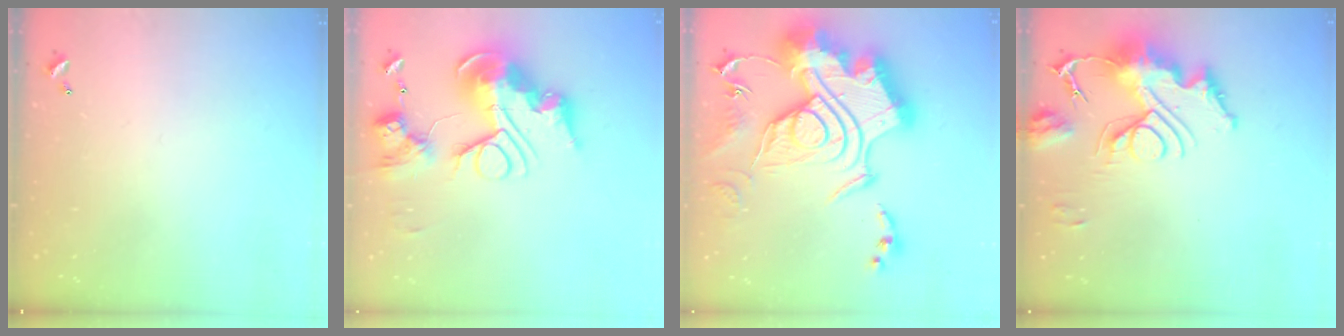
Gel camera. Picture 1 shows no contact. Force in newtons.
{"total": 0.9, "press": 0.9, "slide": 0.0}
{"total": 1.1, "press": 1.1, "slide": 0.0}
{"total": 15.1, "press": 15.0, "slide": 1.8}